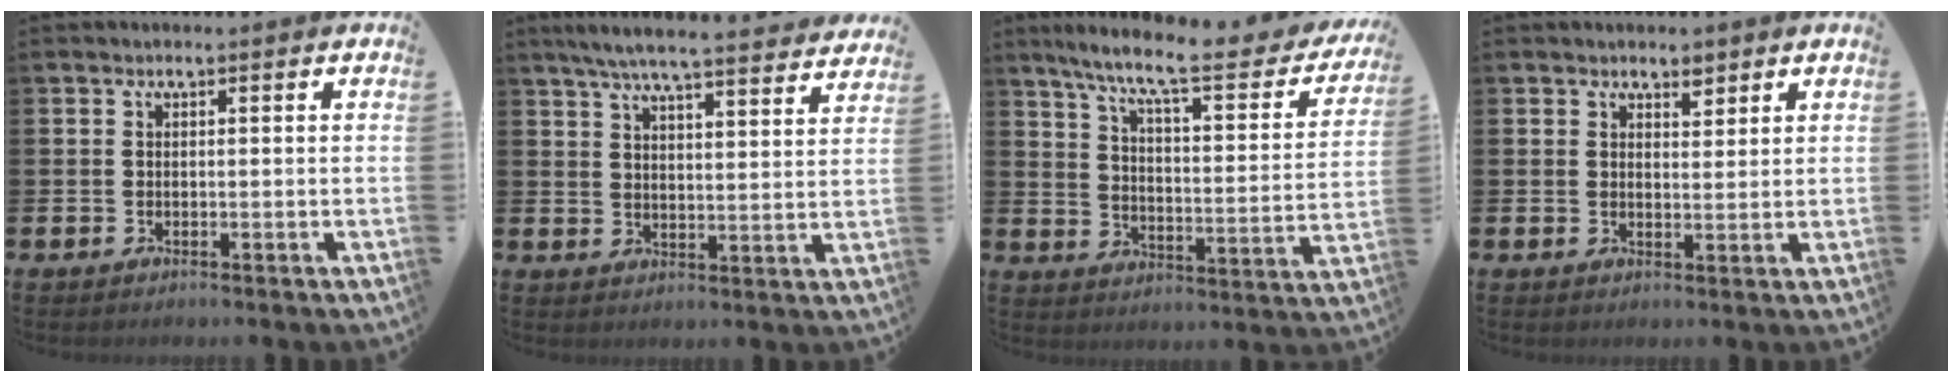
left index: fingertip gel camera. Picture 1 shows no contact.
{"total": 6.5, "force": [6.1, 0.2, 2.2], "torque": [-0.052, -0.041, 0.104]}
{"total": 9.4, "force": [7.6, 1.3, 5.5], "torque": [-0.123, -0.050, 0.118]}
{"total": 2.9, "force": [2.6, 1.1, 0.6], "torque": [0.002, -0.014, 0.043]}